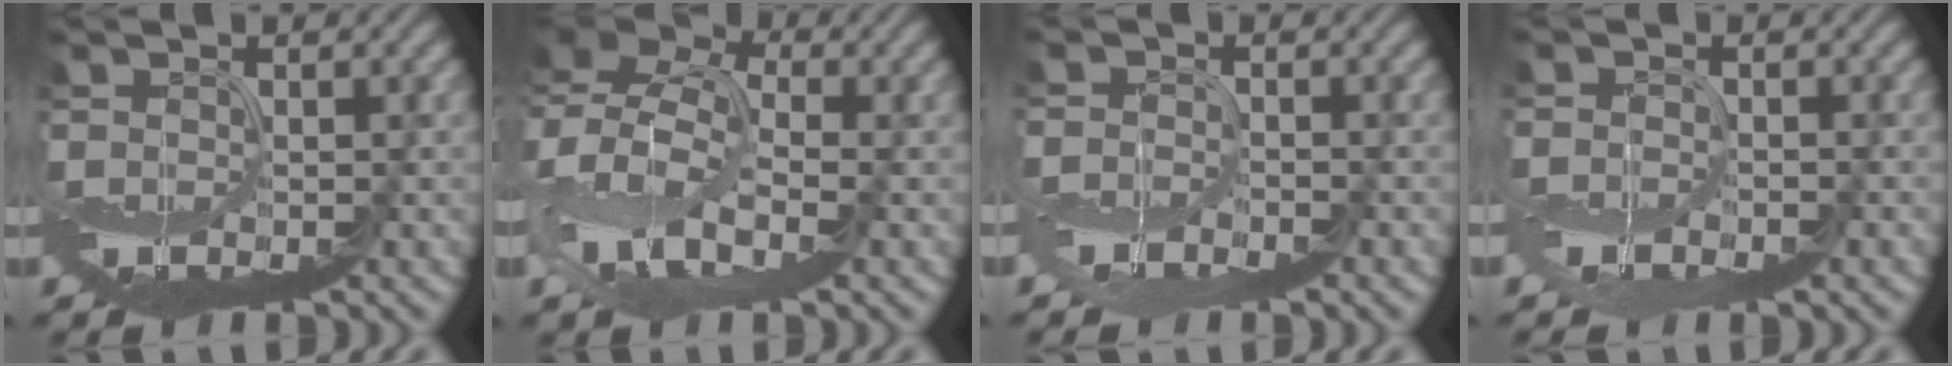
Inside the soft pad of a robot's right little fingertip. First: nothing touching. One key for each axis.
{"total": 10.2, "fx": -1.5, "fy": 6.0, "fz": 8.1, "tx": -0.173, "ty": 0.013, "tz": -0.049}
{"total": 2.5, "fx": -1.9, "fy": 1.1, "fz": 1.2, "tx": -0.023, "ty": -0.003, "tz": -0.047}
{"total": 2.3, "fx": -1.7, "fy": 1.1, "fz": 1.0, "tx": -0.020, "ty": -0.004, "tz": -0.040}